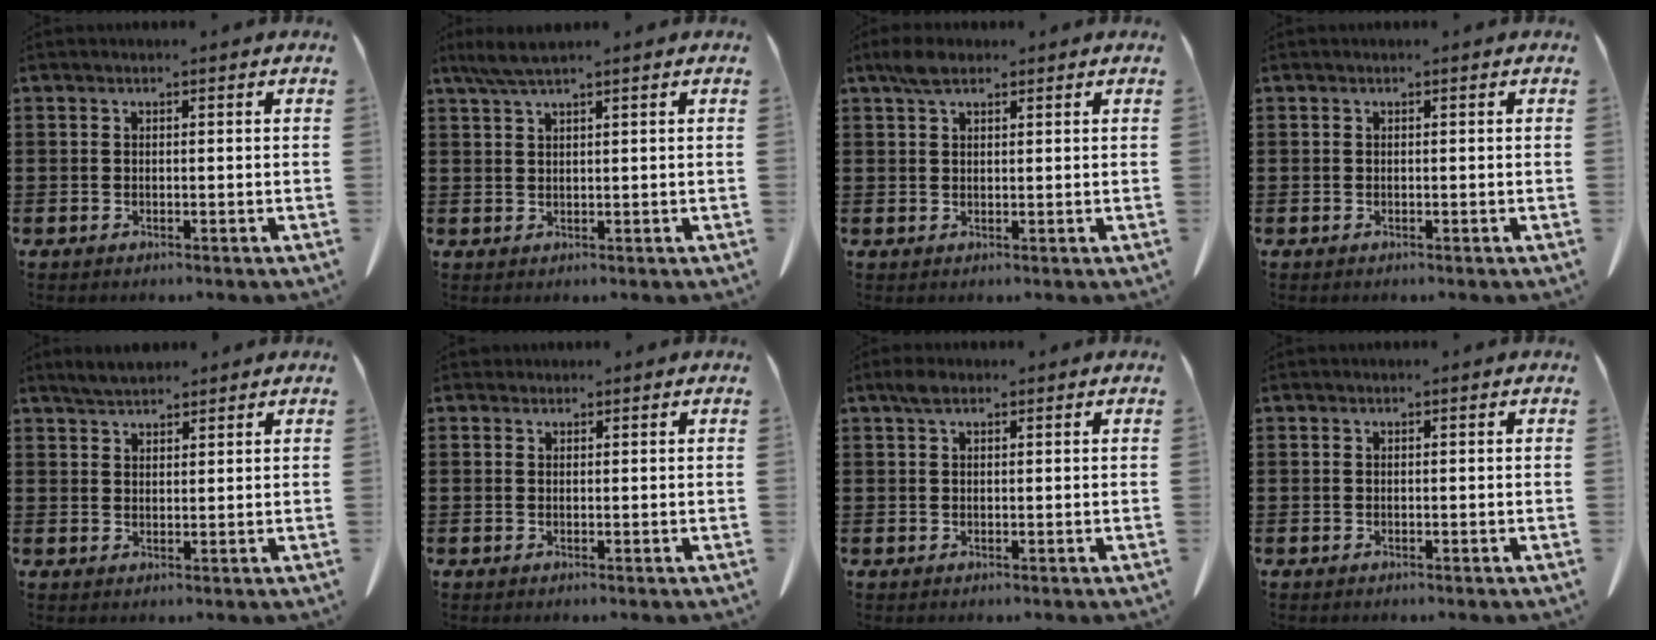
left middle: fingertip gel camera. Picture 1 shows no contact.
{"total": 2.8, "force": [2.0, 0.0, 1.9], "torque": [-0.041, -0.001, 0.038]}
{"total": 3.1, "force": [2.1, 1.3, 1.9], "torque": [-0.042, 0.006, 0.039]}
{"total": 0.0}
{"total": 2.9, "force": [2.8, 0.5, 0.7], "torque": [-0.021, -0.002, 0.054]}
{"total": 0.7, "force": [0.6, 0.4, 0.1], "torque": [-0.004, 0.003, 0.012]}
{"total": 1.8, "force": [1.1, 0.9, 1.1], "torque": [-0.027, 0.005, 0.020]}
{"total": 0.0}